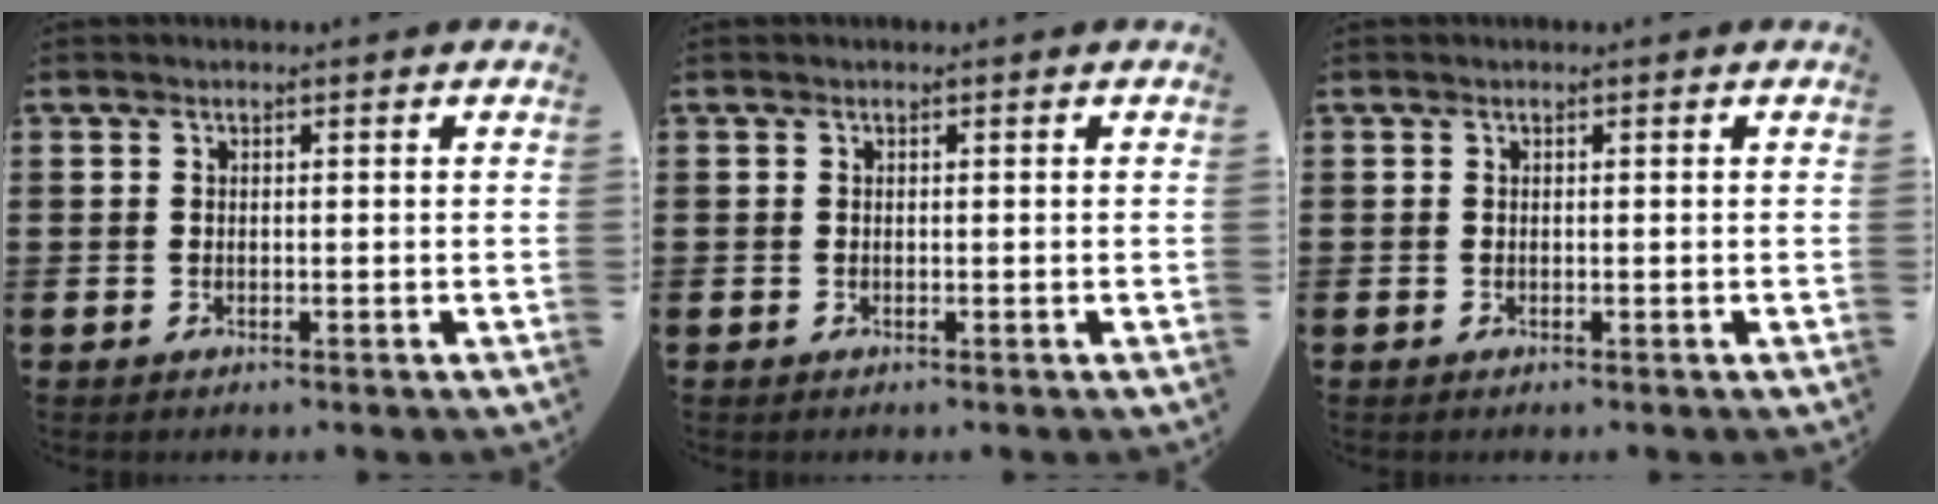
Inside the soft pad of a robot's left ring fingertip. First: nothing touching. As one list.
[{"total": 0.0}, {"total": 0.0}]